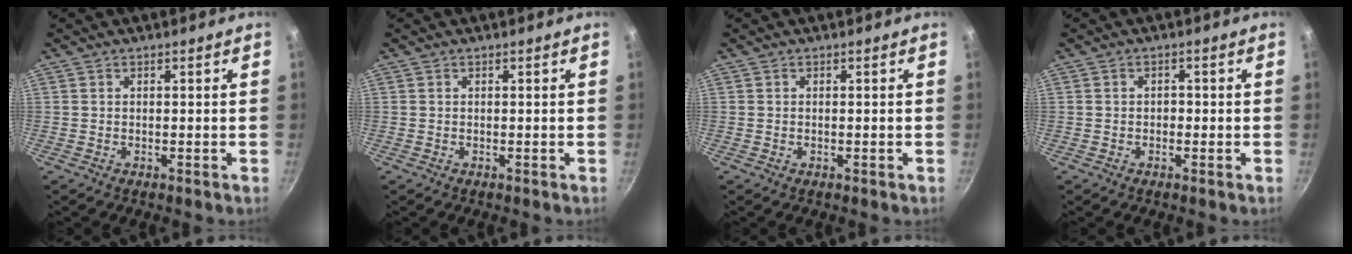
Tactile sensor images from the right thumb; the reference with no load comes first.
{"total": 0.0}
{"total": 0.0}
{"total": 1.3, "force": [-0.2, 1.1, 0.7], "torque": [-0.007, 0.006, -0.006]}